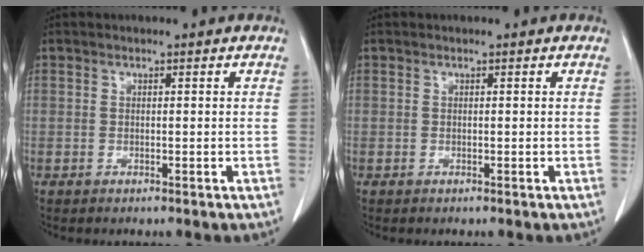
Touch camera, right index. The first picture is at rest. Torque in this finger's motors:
{"motor_torque": [0.00, 0.00, 0.00, 0.00]}